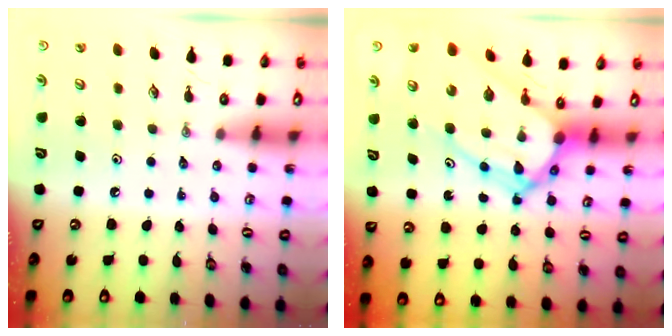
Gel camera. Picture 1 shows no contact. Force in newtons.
{"total": 14.4, "press": 14.4, "slide": 1.4}